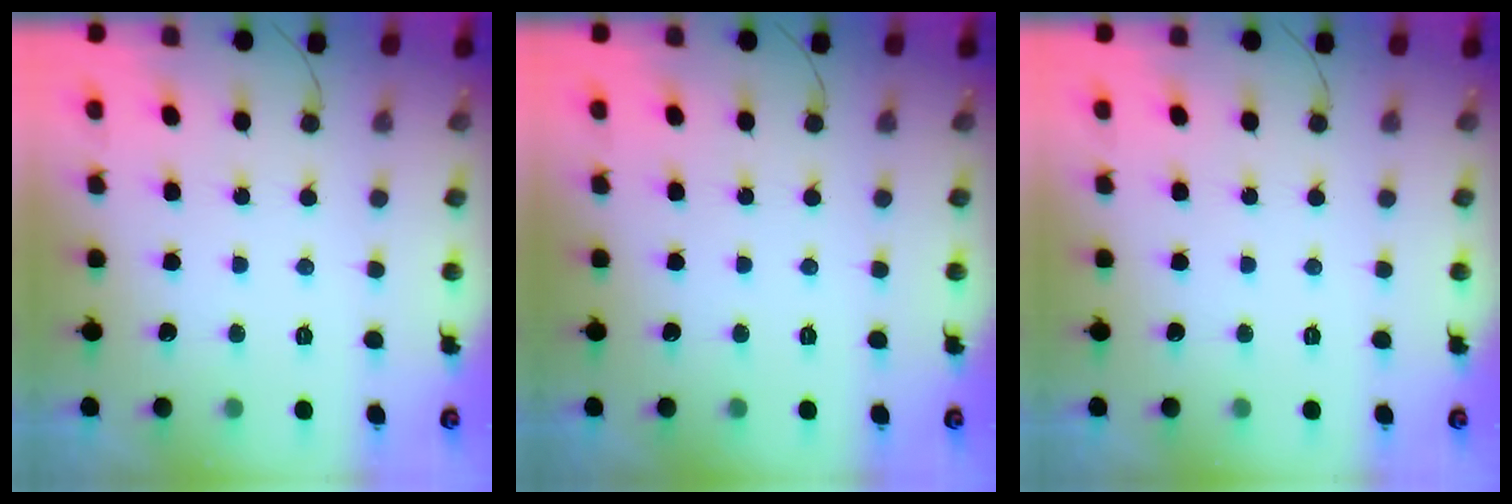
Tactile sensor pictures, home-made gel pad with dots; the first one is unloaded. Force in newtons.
{"total": 0.0}
{"total": 0.0}